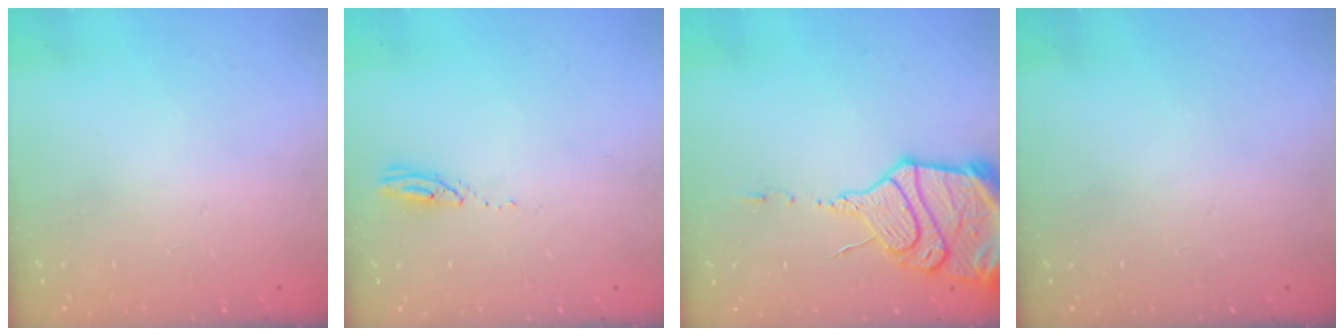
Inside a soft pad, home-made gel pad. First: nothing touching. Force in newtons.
{"total": 3.2, "press": 3.2, "slide": 0.2}
{"total": 17.0, "press": 16.9, "slide": 1.6}
{"total": 0.0}